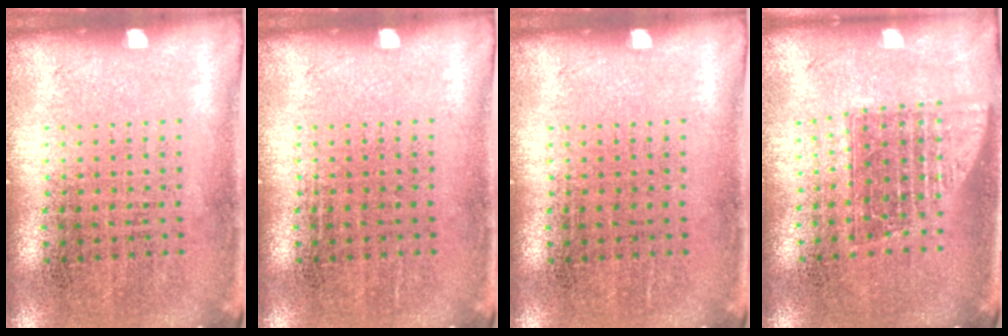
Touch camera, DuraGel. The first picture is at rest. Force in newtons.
{"total": 0.0}
{"total": 0.0}
{"total": 1.5, "press": 1.2, "slide": 0.9}